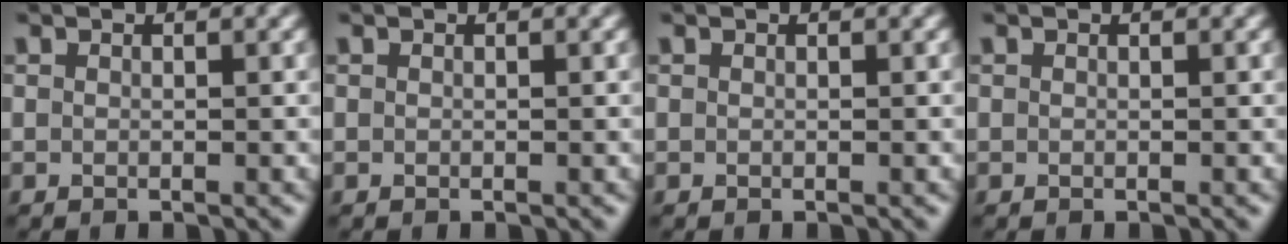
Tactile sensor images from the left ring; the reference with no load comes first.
{"total": 0.0}
{"total": 0.0}
{"total": 0.0}